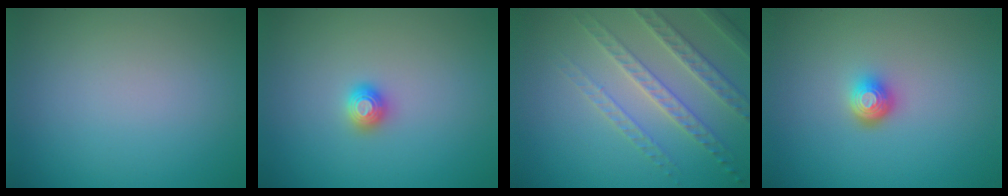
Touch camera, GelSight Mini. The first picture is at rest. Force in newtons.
{"total": 1.2, "press": 1.2, "slide": 0.3}
{"total": 3.9, "press": 3.8, "slide": 1.1}
{"total": 2.0, "press": 1.5, "slide": 1.4}